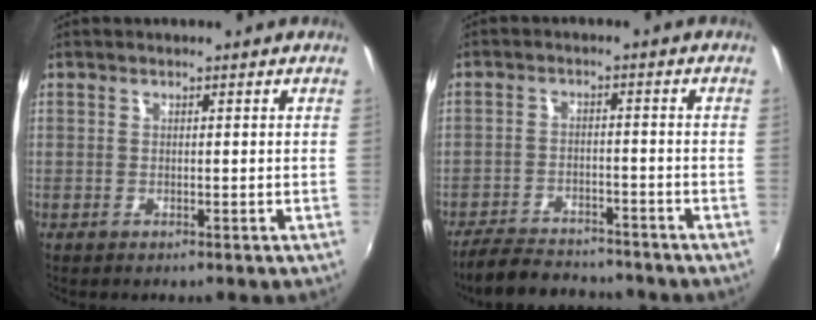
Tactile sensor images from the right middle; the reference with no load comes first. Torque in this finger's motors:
{"motor_torque": [0.06, -0.14, 0.02, 0.02]}